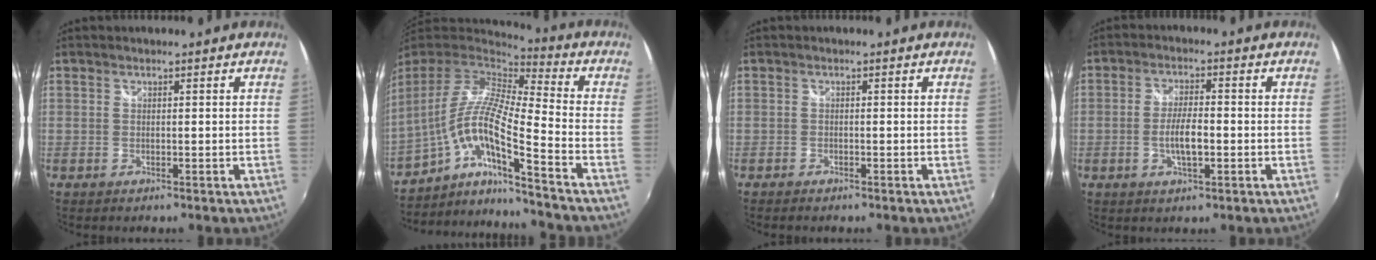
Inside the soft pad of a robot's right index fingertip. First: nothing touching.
{"total": 15.4, "force": [-6.3, 0.9, 14.1], "torque": [-0.228, -0.031, -0.126]}
{"total": 1.2, "force": [-1.0, 0.5, 0.4], "torque": [-0.011, -0.004, -0.019]}
{"total": 5.3, "force": [-1.4, 1.6, 4.8], "torque": [-0.096, -0.002, -0.023]}